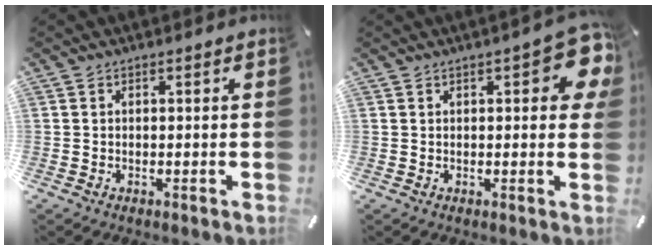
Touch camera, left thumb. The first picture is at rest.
{"total": 9.0, "force": [3.2, 3.6, 7.6], "torque": [-0.096, -0.008, 0.051]}